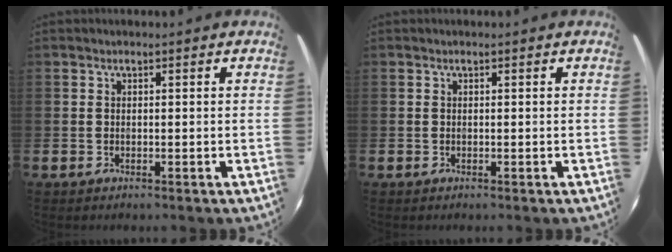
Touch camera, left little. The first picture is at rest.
{"total": 0.0}